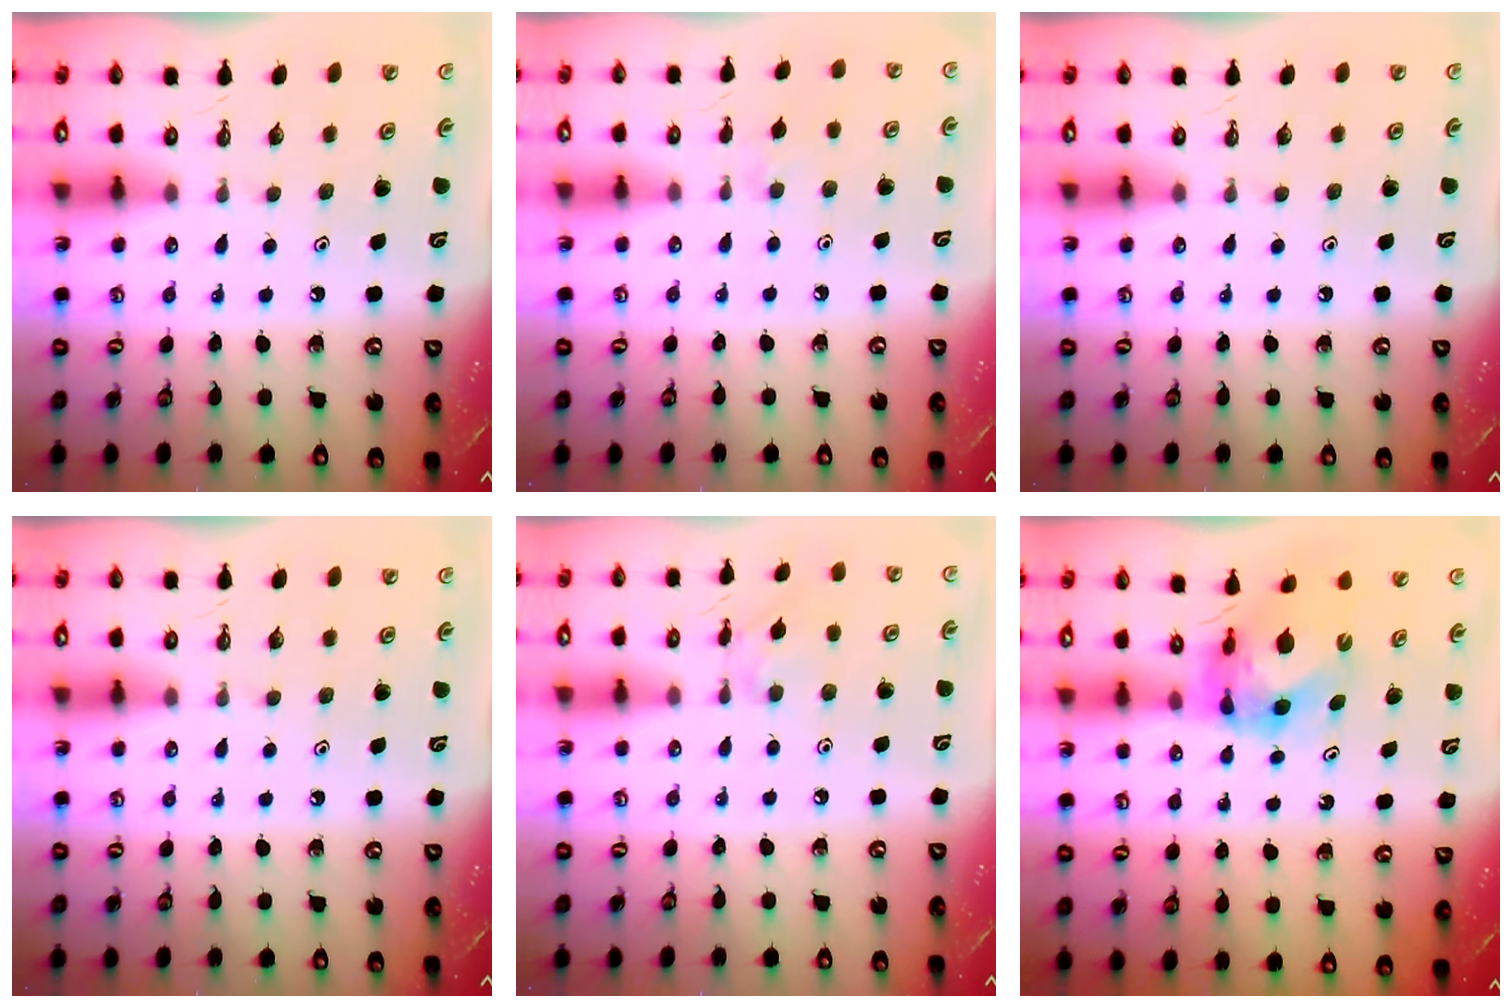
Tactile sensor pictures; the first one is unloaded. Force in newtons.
{"total": 2.4, "press": 2.4, "slide": 0.5}
{"total": 0.0}
{"total": 0.0}
{"total": 4.2, "press": 4.2, "slide": 0.4}
{"total": 7.4, "press": 7.3, "slide": 0.9}